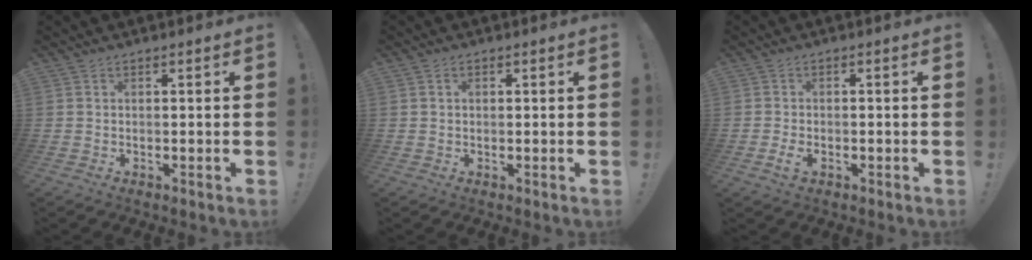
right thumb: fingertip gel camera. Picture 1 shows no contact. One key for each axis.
{"total": 0.9, "fx": 0.2, "fy": 0.8, "fz": 0.4, "tx": -0.009, "ty": 0.005, "tz": 0.003}
{"total": 3.1, "fx": -1.7, "fy": 1.5, "fz": 2.2, "tx": -0.043, "ty": 0.009, "tz": -0.028}